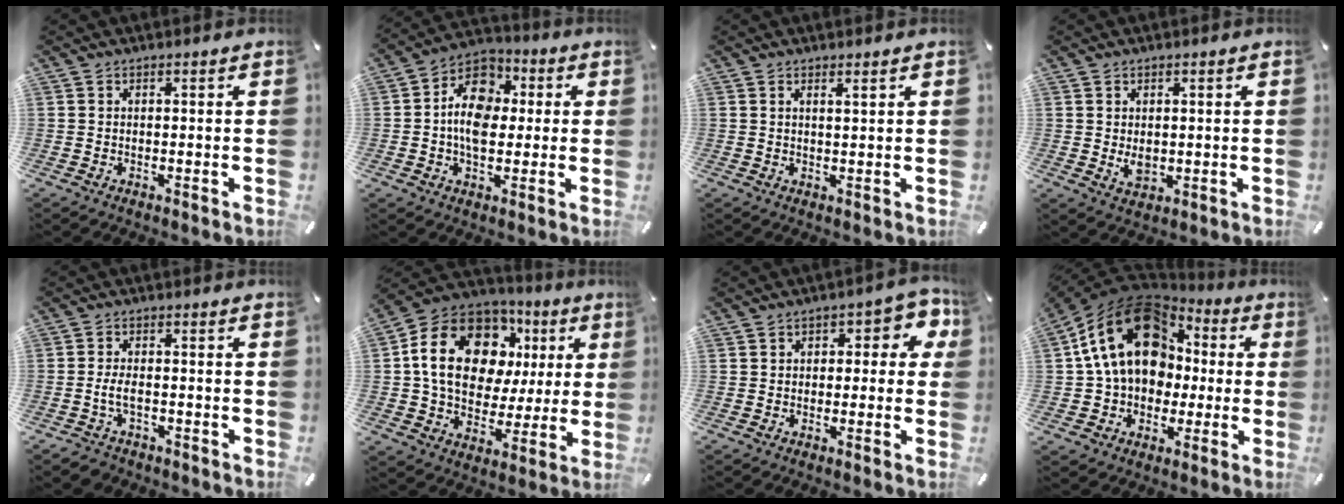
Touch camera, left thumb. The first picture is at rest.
{"total": 12.2, "force": [-0.5, 9.2, 8.0], "torque": [-0.140, 0.015, -0.011]}
{"total": 1.4, "force": [1.2, -0.2, 0.7], "torque": [-0.014, -0.003, 0.022]}
{"total": 3.3, "force": [0.4, 2.4, 2.3], "torque": [-0.042, -0.001, 0.005]}
{"total": 4.1, "force": [-1.5, 2.2, 3.0], "torque": [-0.067, 0.006, -0.030]}
{"total": 21.5, "force": [5.7, 16.0, 13.2], "torque": [-0.236, -0.002, 0.104]}
{"total": 6.0, "force": [0.7, 4.0, 4.5], "torque": [-0.056, 0.009, 0.005]}
{"total": 21.0, "force": [4.2, 16.3, 12.5], "torque": [-0.232, -0.009, 0.074]}